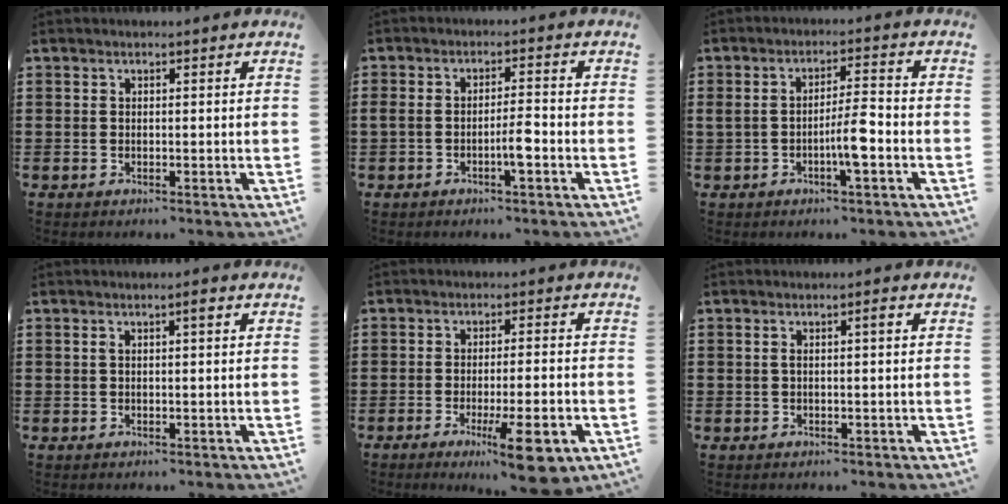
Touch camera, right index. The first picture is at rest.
{"total": 4.0, "force": [-1.6, 0.8, 3.5], "torque": [-0.061, 0.007, -0.031]}
{"total": 5.7, "force": [-1.9, 1.0, 5.2], "torque": [-0.089, 0.005, -0.035]}
{"total": 1.4, "force": [0.3, 0.2, 1.4], "torque": [-0.019, 0.000, 0.002]}
{"total": 8.6, "force": [-4.5, 1.2, 7.3], "torque": [-0.117, -0.006, -0.074]}
{"total": 1.5, "force": [0.0, 0.1, 1.5], "torque": [-0.027, 0.001, -0.002]}